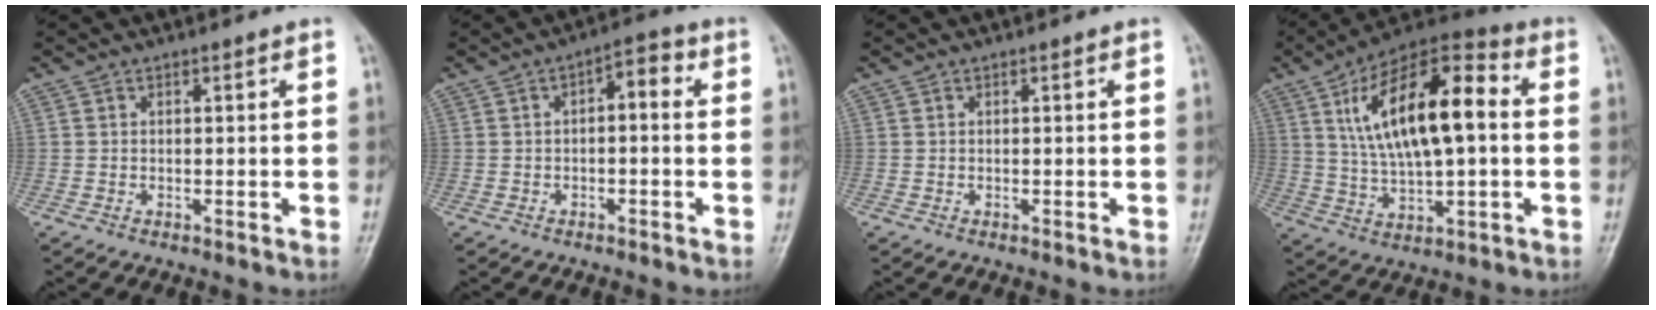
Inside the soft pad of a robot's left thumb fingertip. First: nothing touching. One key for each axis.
{"total": 4.6, "fx": 0.4, "fy": 2.2, "fz": 4.0, "tx": -0.044, "ty": 0.023, "tz": -0.004}
{"total": 0.0}
{"total": 19.5, "fx": 3.5, "fy": 8.2, "fz": 17.3, "tx": -0.286, "ty": 0.023, "tz": 0.054}